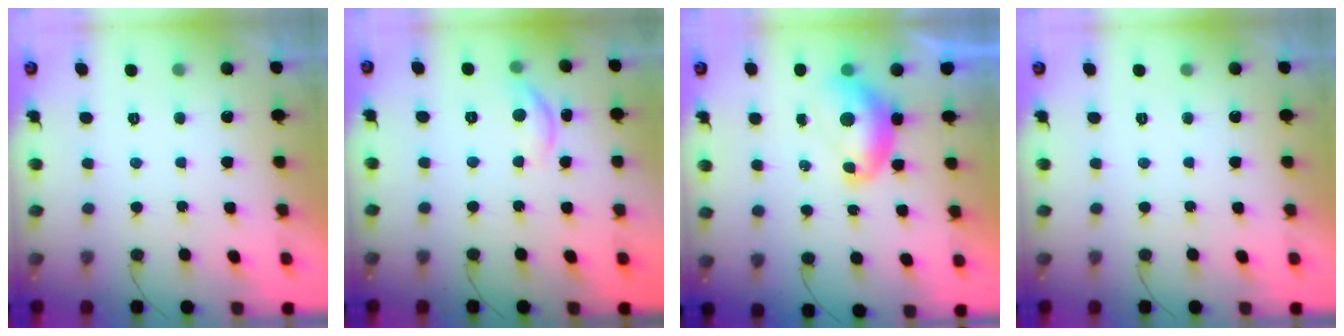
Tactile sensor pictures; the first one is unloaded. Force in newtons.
{"total": 7.0, "press": 7.0, "slide": 0.6}
{"total": 7.9, "press": 7.8, "slide": 0.8}
{"total": 0.0}